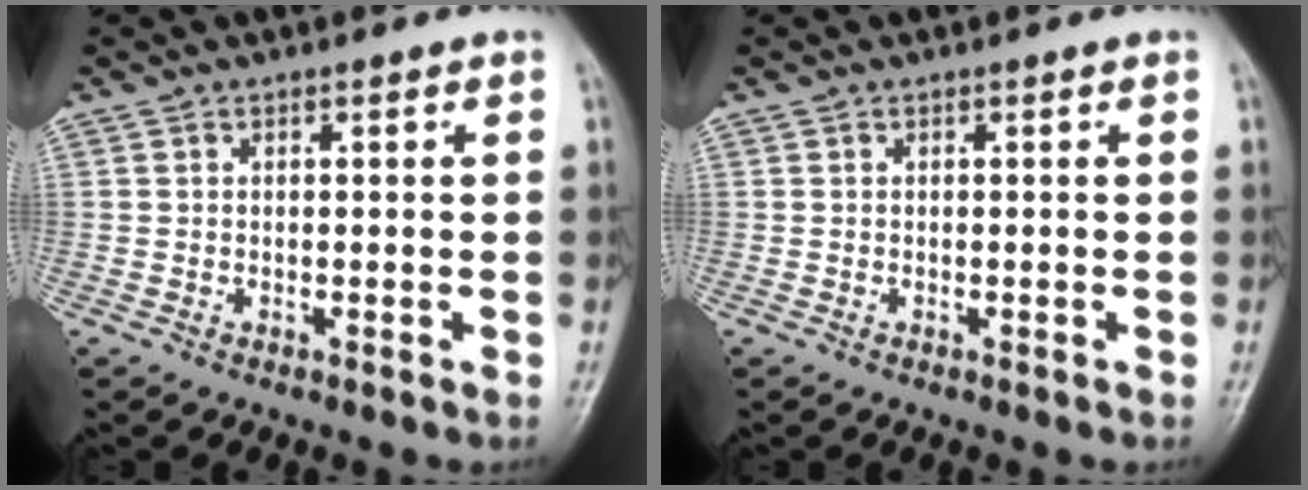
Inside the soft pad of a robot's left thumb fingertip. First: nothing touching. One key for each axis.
{"total": 0.0}